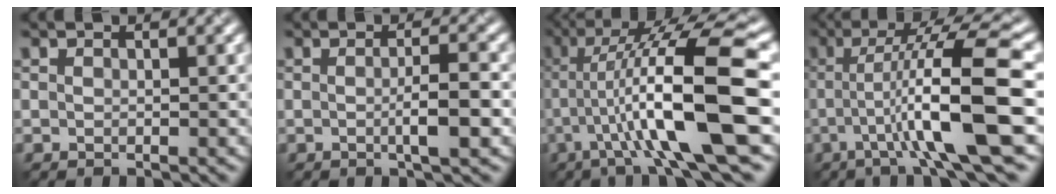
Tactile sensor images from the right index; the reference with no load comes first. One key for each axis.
{"total": 3.1, "fx": -0.8, "fy": 0.5, "fz": 2.9, "tx": -0.040, "ty": 0.007, "tz": -0.007}
{"total": 11.9, "fx": -2.4, "fy": 1.8, "fz": 11.5, "tx": -0.182, "ty": 0.026, "tz": -0.032}
{"total": 10.1, "fx": -2.1, "fy": 1.5, "fz": 9.8, "tx": -0.143, "ty": 0.014, "tz": -0.031}